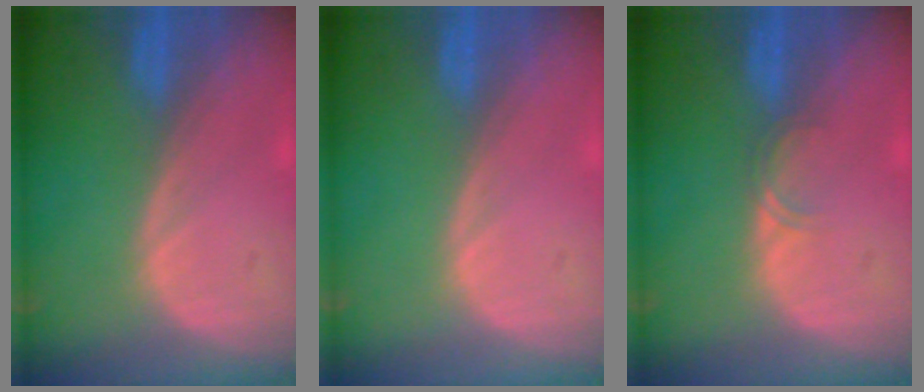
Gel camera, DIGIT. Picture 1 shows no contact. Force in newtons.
{"total": 0.0}
{"total": 1.4, "press": 1.4, "slide": 0.2}